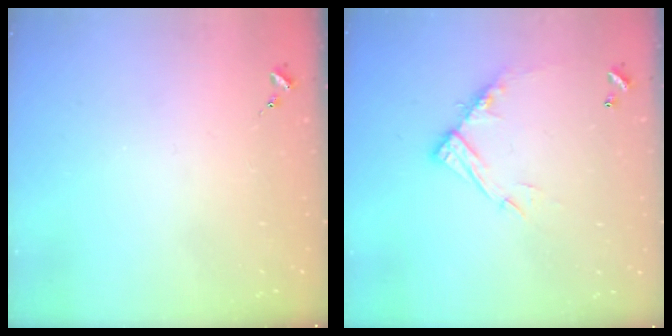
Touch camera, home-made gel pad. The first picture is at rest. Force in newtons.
{"total": 12.8, "press": 12.8, "slide": 1.0}